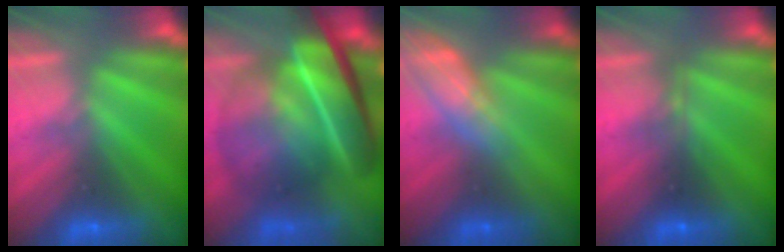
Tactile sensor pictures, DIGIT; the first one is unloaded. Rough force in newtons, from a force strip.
{"total": 7.0}
{"total": 2.6}
{"total": 2.3}